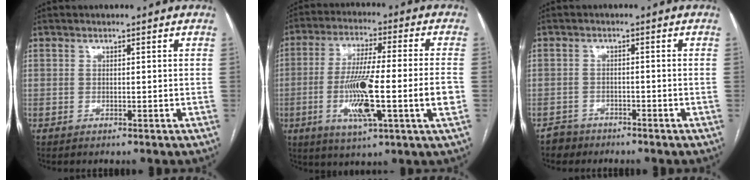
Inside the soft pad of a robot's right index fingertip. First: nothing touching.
{"total": 15.0, "force": [-3.3, 0.5, 14.6], "torque": [-0.271, -0.006, -0.059]}
{"total": 2.6, "force": [-2.0, 1.5, -0.6], "torque": [0.008, 0.006, -0.037]}